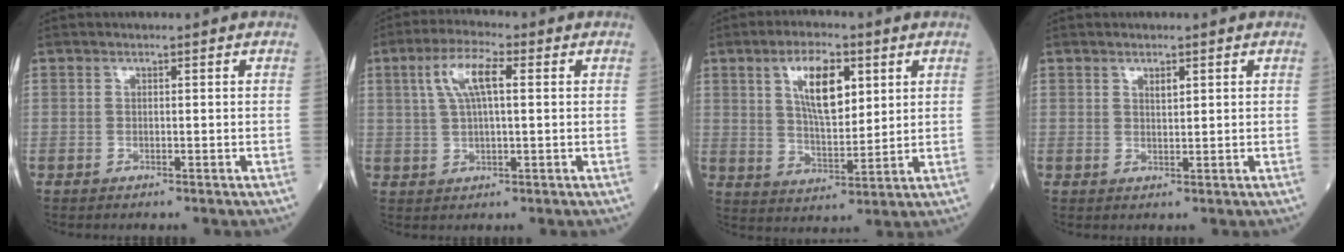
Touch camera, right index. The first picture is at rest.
{"total": 6.8, "force": [2.0, 1.6, 6.3], "torque": [-0.130, 0.018, 0.038]}
{"total": 9.2, "force": [3.6, 3.3, 7.8], "torque": [-0.142, 0.004, 0.068]}
{"total": 1.3, "force": [0.8, 0.4, 0.9], "torque": [-0.017, -0.001, 0.015]}